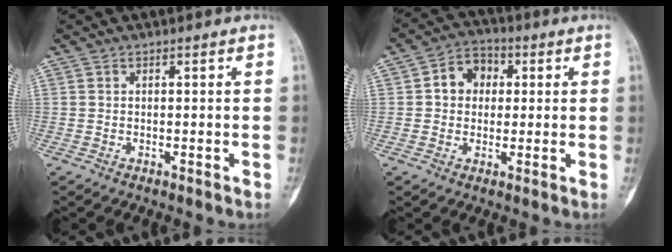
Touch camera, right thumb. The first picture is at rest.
{"total": 8.7, "force": [1.4, 7.2, 4.8], "torque": [-0.040, 0.015, 0.011]}